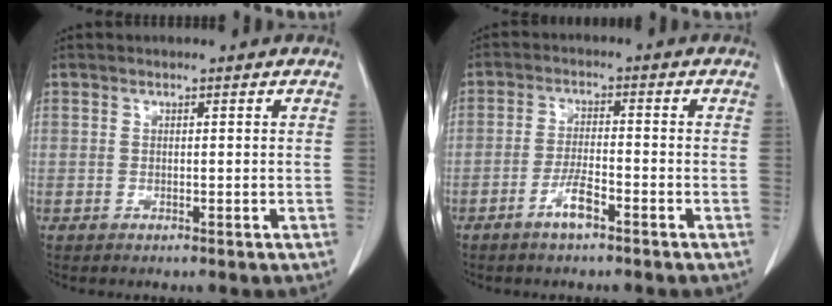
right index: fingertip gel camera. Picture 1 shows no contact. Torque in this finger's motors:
{"motor_torque": [0.29, -0.14, 0.10, 0.02]}